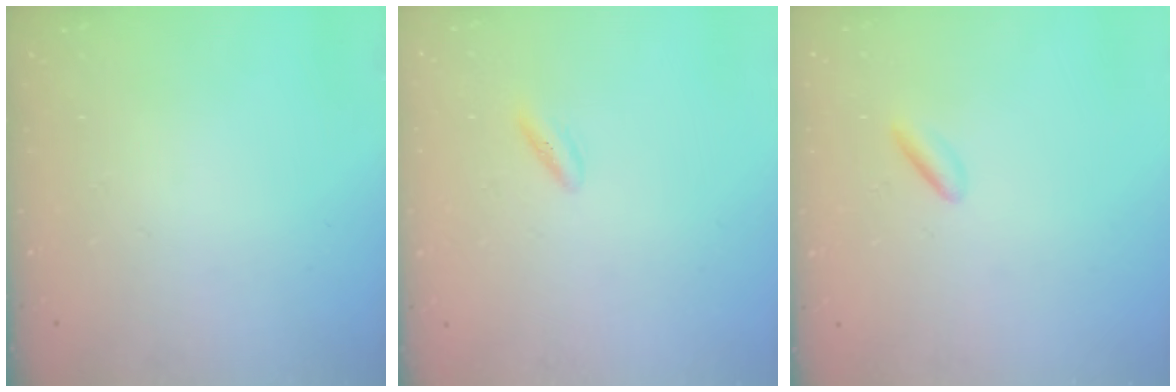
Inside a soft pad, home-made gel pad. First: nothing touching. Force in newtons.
{"total": 1.9, "press": 1.6, "slide": 1.0}
{"total": 1.4, "press": 1.2, "slide": 0.7}